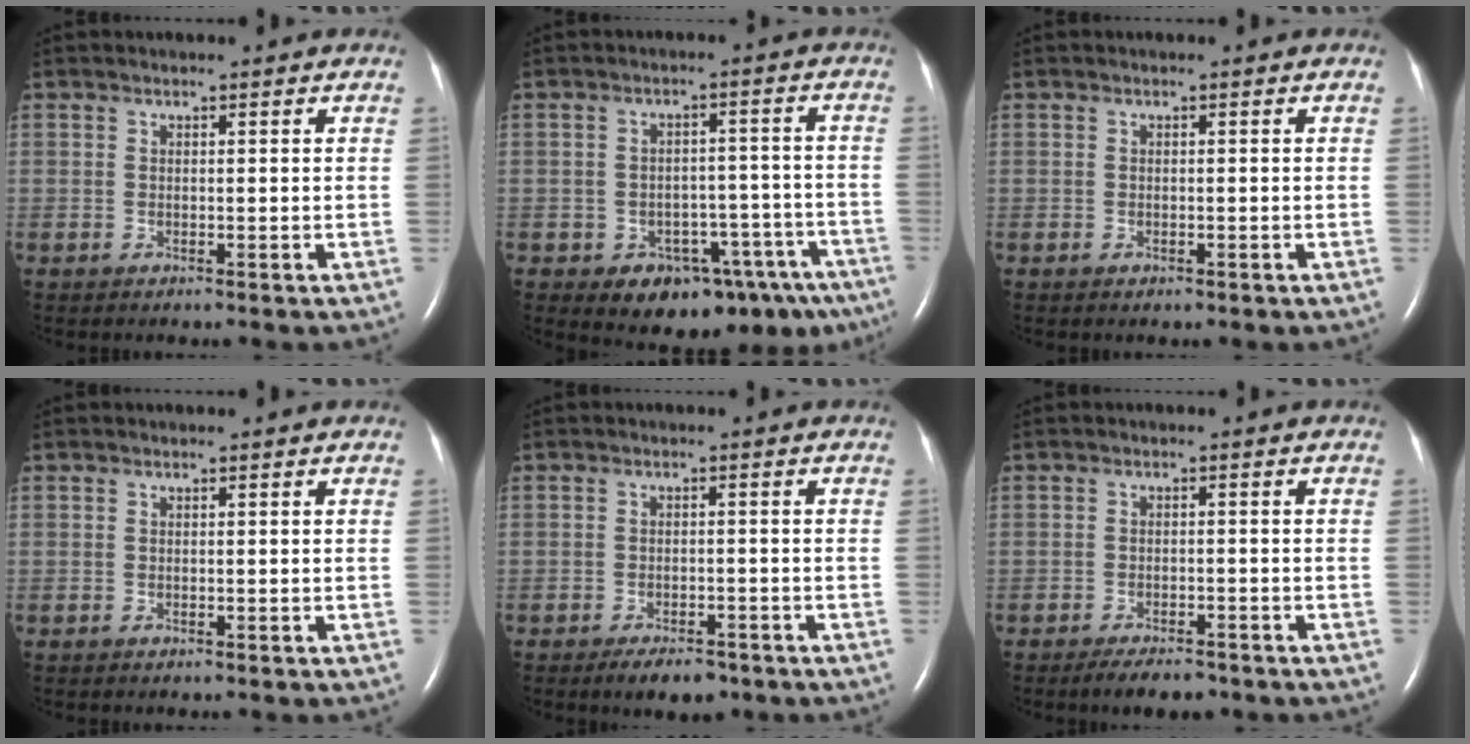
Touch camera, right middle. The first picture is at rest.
{"total": 12.7, "force": [-8.5, 6.5, 6.9], "torque": [-0.059, 0.034, -0.107]}
{"total": 0.6, "force": [-0.4, 0.3, 0.4], "torque": [-0.009, -0.002, -0.002]}
{"total": 0.0}
{"total": 4.6, "force": [-3.4, 1.9, 2.5], "torque": [-0.039, -0.002, -0.046]}
{"total": 4.4, "force": [-3.6, 1.4, 2.2], "torque": [-0.036, -0.004, -0.053]}